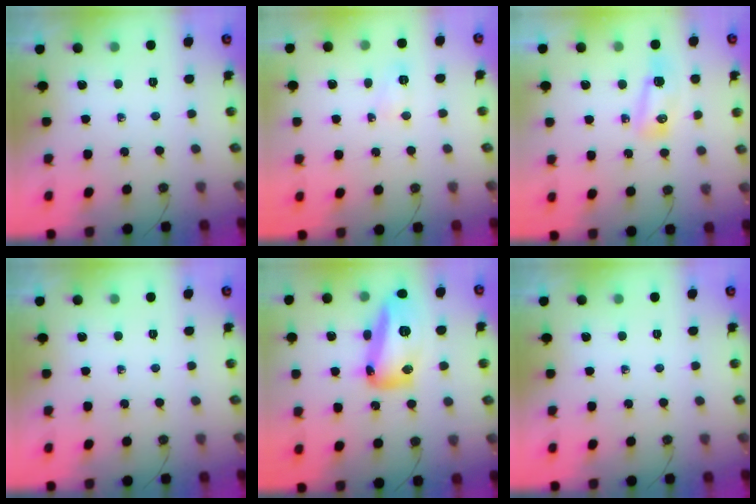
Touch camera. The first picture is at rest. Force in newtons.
{"total": 3.6, "press": 3.5, "slide": 0.6}
{"total": 7.8, "press": 7.6, "slide": 1.6}
{"total": 0.0}
{"total": 17.7, "press": 17.6, "slide": 1.4}
{"total": 0.0}